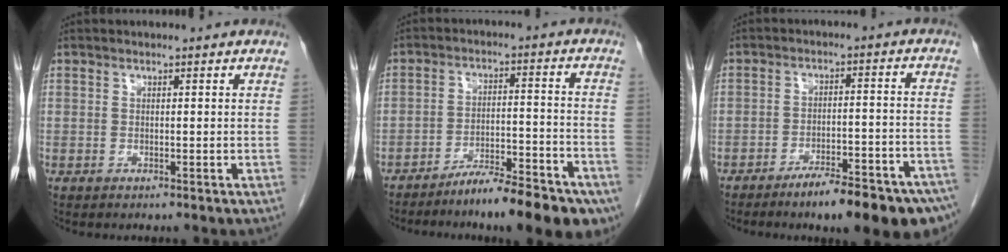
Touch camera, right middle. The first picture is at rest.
{"total": 13.6, "force": [-10.5, 2.0, 8.3], "torque": [-0.092, 0.016, -0.160]}
{"total": 14.8, "force": [-11.1, 2.0, 9.6], "torque": [-0.081, 0.025, -0.160]}